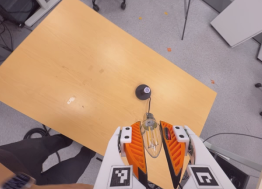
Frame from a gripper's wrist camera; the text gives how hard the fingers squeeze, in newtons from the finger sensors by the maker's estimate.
{"total": 12.9, "left": 14.2, "right": 11.6}